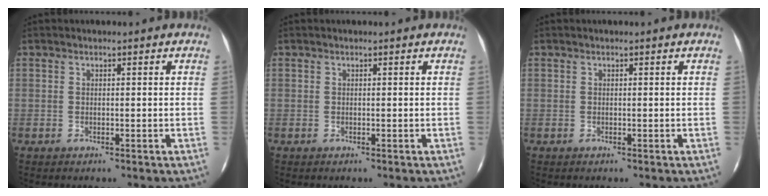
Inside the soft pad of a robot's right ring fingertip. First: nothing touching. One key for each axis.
{"total": 0.0}
{"total": 0.0}